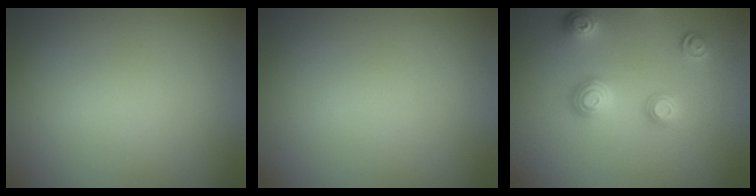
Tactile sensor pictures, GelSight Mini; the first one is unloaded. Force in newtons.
{"total": 0.0}
{"total": 3.4, "press": 3.0, "slide": 1.4}